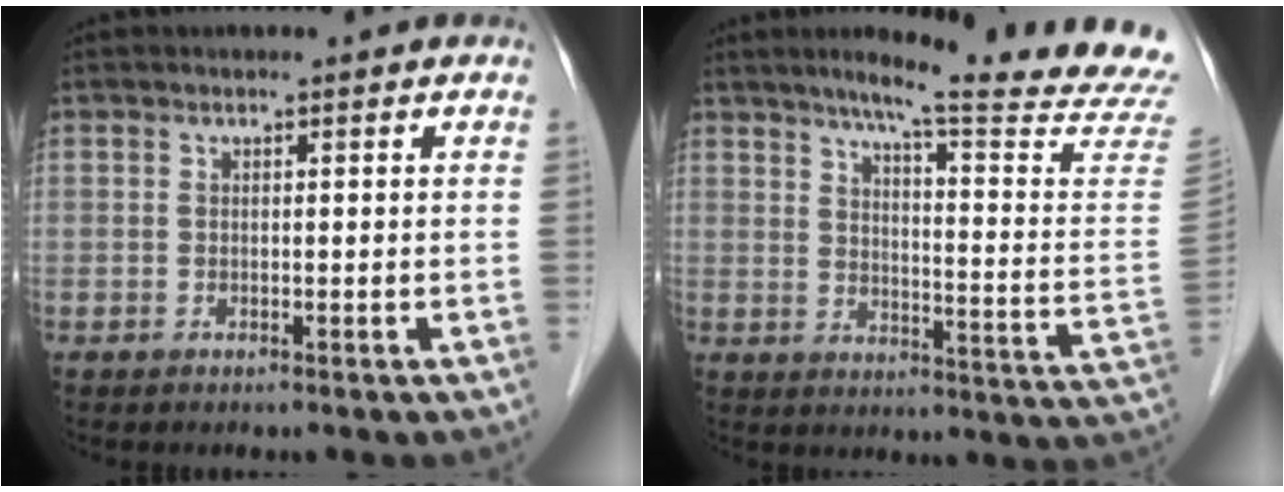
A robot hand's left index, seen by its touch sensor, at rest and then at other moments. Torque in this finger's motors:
{"motor_torque": [-0.25, -0.36, 0.13, 0.02]}